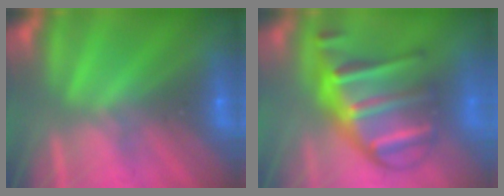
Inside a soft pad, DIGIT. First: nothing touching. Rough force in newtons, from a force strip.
{"total": 6.4}